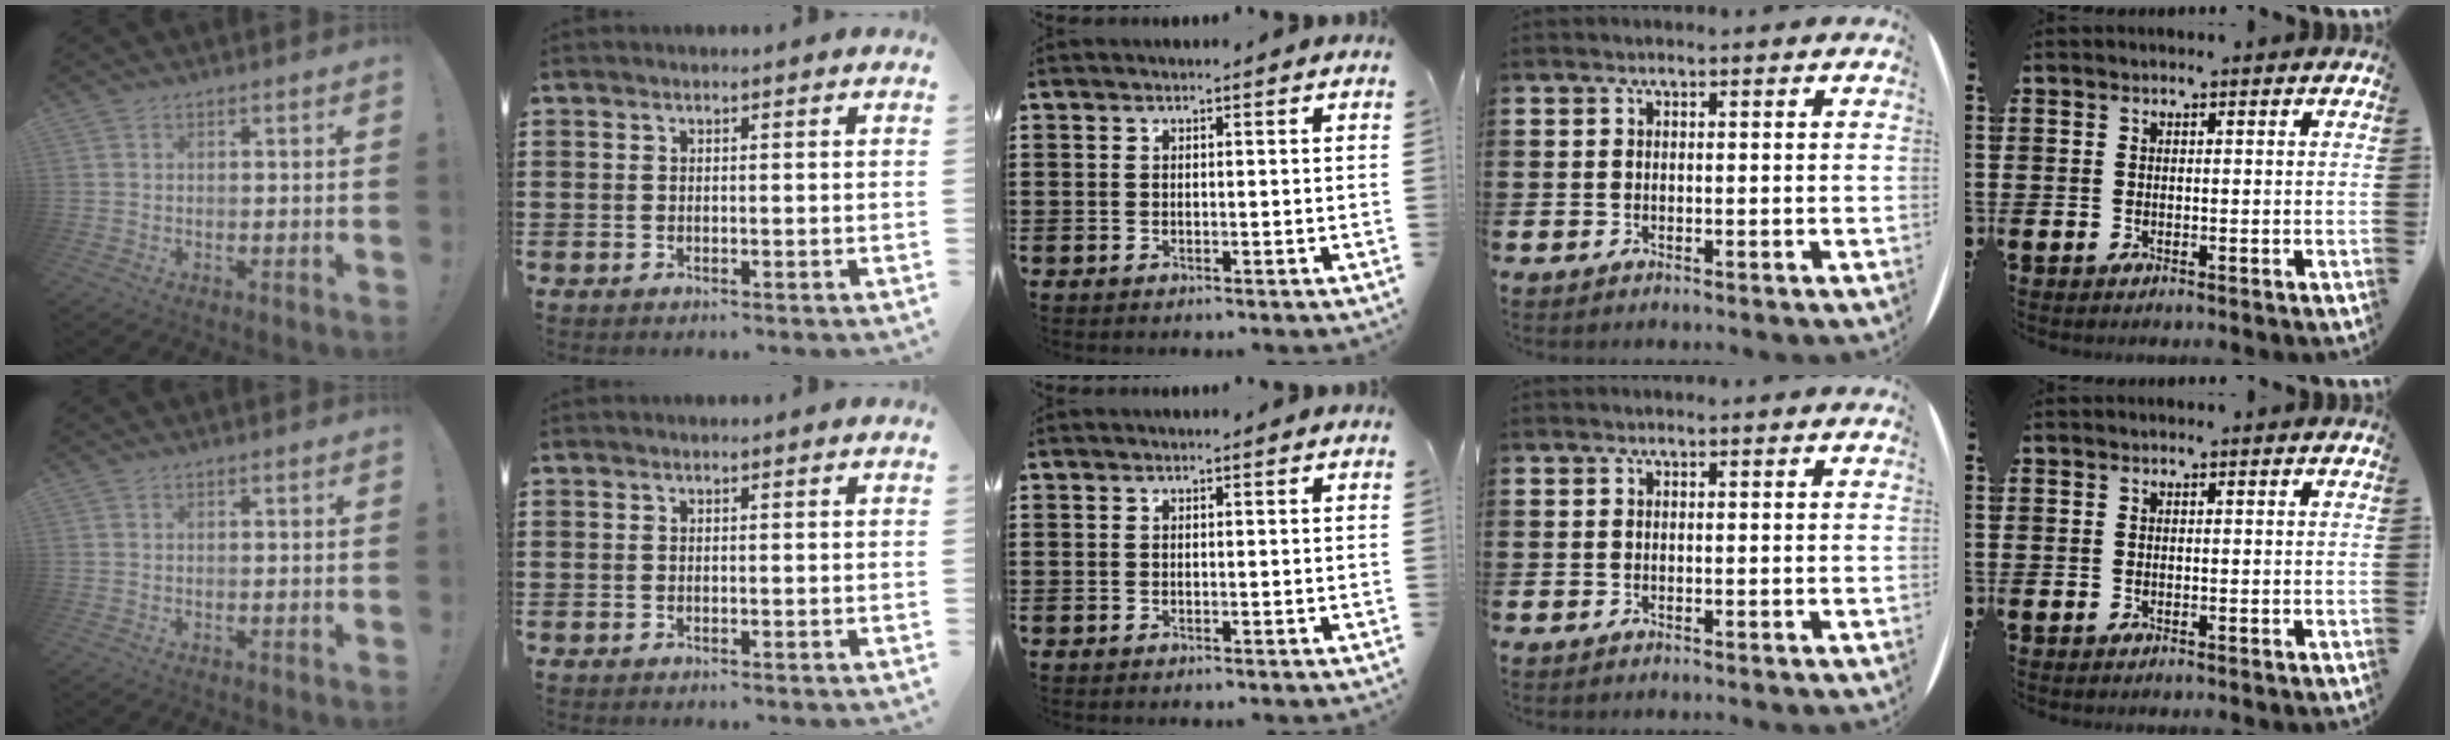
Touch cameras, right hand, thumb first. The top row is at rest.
{}